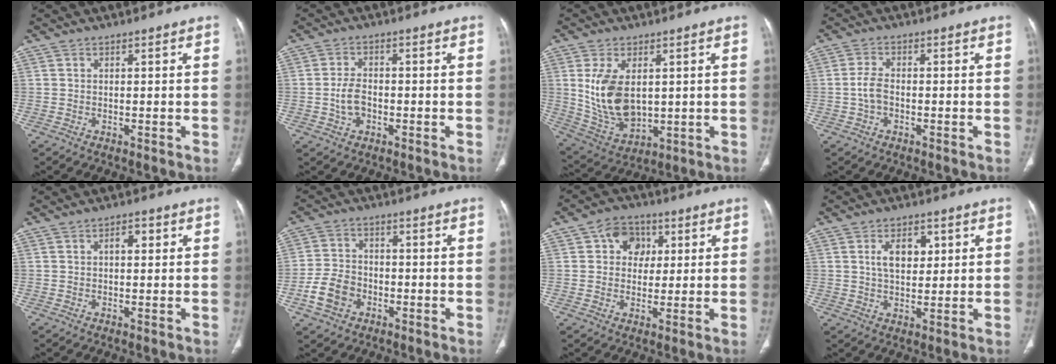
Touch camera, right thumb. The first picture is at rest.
{"total": 4.3, "force": [-1.1, 2.9, 3.0], "torque": [-0.053, 0.015, -0.021]}
{"total": 12.8, "force": [1.6, 7.7, 10.0], "torque": [-0.175, -0.014, 0.049]}
{"total": 3.3, "force": [-0.8, 1.9, 2.5], "torque": [-0.050, 0.012, -0.018]}
{"total": 2.4, "force": [0.5, 1.5, 1.9], "torque": [-0.021, 0.008, 0.005]}
{"total": 7.7, "force": [-3.1, 5.9, 4.0], "torque": [-0.071, 0.022, -0.057]}
{"total": 7.5, "force": [2.1, 6.2, 3.8], "torque": [-0.015, 0.004, 0.026]}
{"total": 6.3, "force": [1.8, 3.8, 4.7], "torque": [-0.059, -0.005, 0.031]}